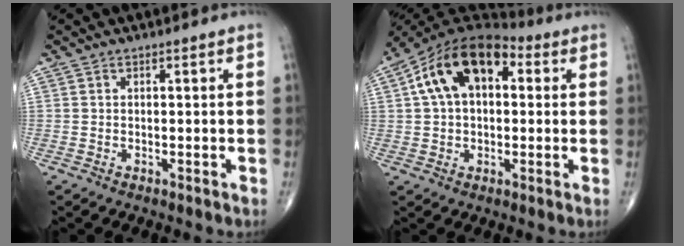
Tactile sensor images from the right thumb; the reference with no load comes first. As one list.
[{"total": 15.9, "force": [3.7, 9.7, 12.0], "torque": [-0.197, 0.034, 0.052]}]